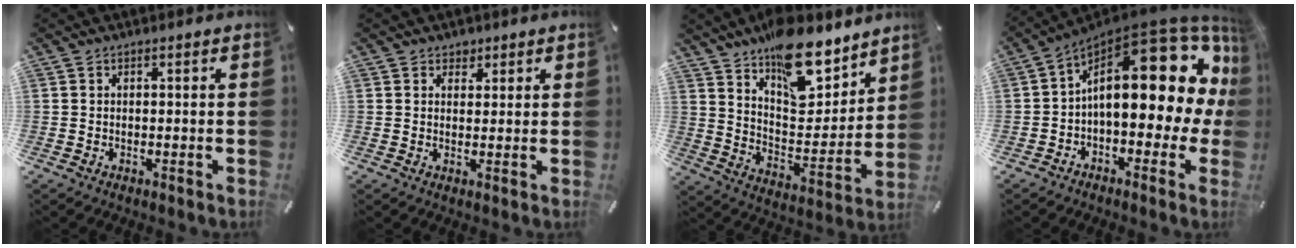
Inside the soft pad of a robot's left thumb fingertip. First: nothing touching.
{"total": 2.0, "force": [1.3, 1.6, 0.1], "torque": [0.011, -0.004, 0.020]}
{"total": 17.6, "force": [13.2, 7.8, 8.8], "torque": [-0.126, -0.099, 0.232]}
{"total": 21.5, "force": [6.5, 9.8, 18.0], "torque": [-0.254, -0.064, 0.107]}